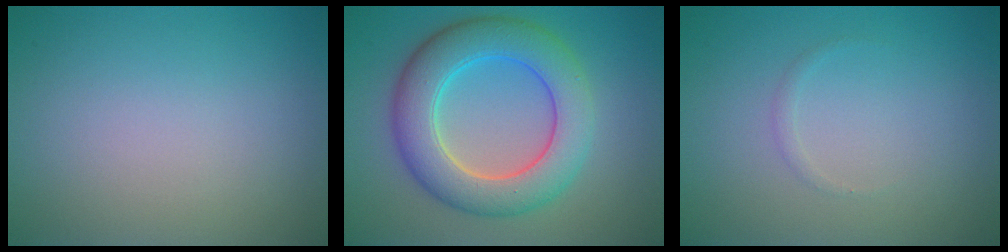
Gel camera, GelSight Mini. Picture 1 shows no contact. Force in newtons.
{"total": 7.9, "press": 7.8, "slide": 0.2}
{"total": 0.5, "press": 0.5, "slide": 0.0}